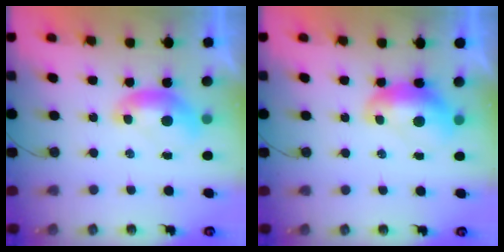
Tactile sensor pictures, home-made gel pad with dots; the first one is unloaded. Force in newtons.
{"total": 1.6, "press": 1.6, "slide": 0.4}